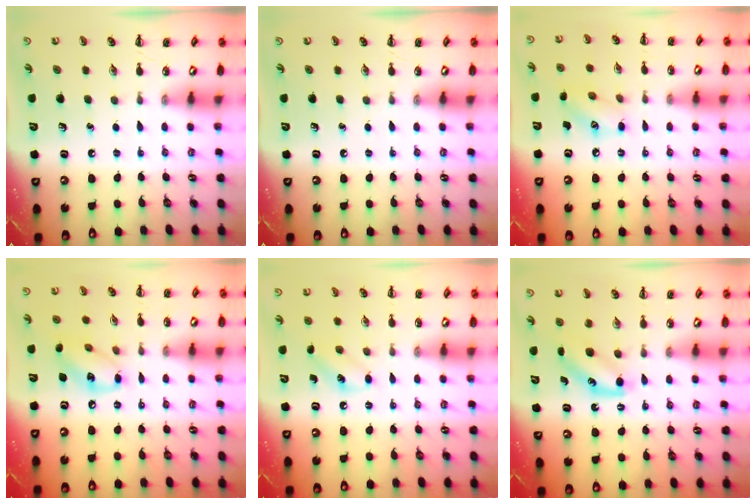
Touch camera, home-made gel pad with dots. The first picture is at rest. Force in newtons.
{"total": 0.0}
{"total": 8.2, "press": 8.2, "slide": 0.7}
{"total": 10.5, "press": 10.5, "slide": 1.0}
{"total": 7.2, "press": 6.9, "slide": 1.9}
{"total": 4.9, "press": 4.7, "slide": 1.3}